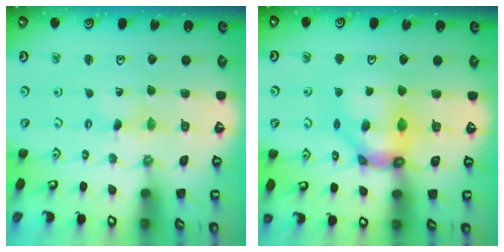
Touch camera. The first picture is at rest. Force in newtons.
{"total": 10.4, "press": 10.2, "slide": 1.8}